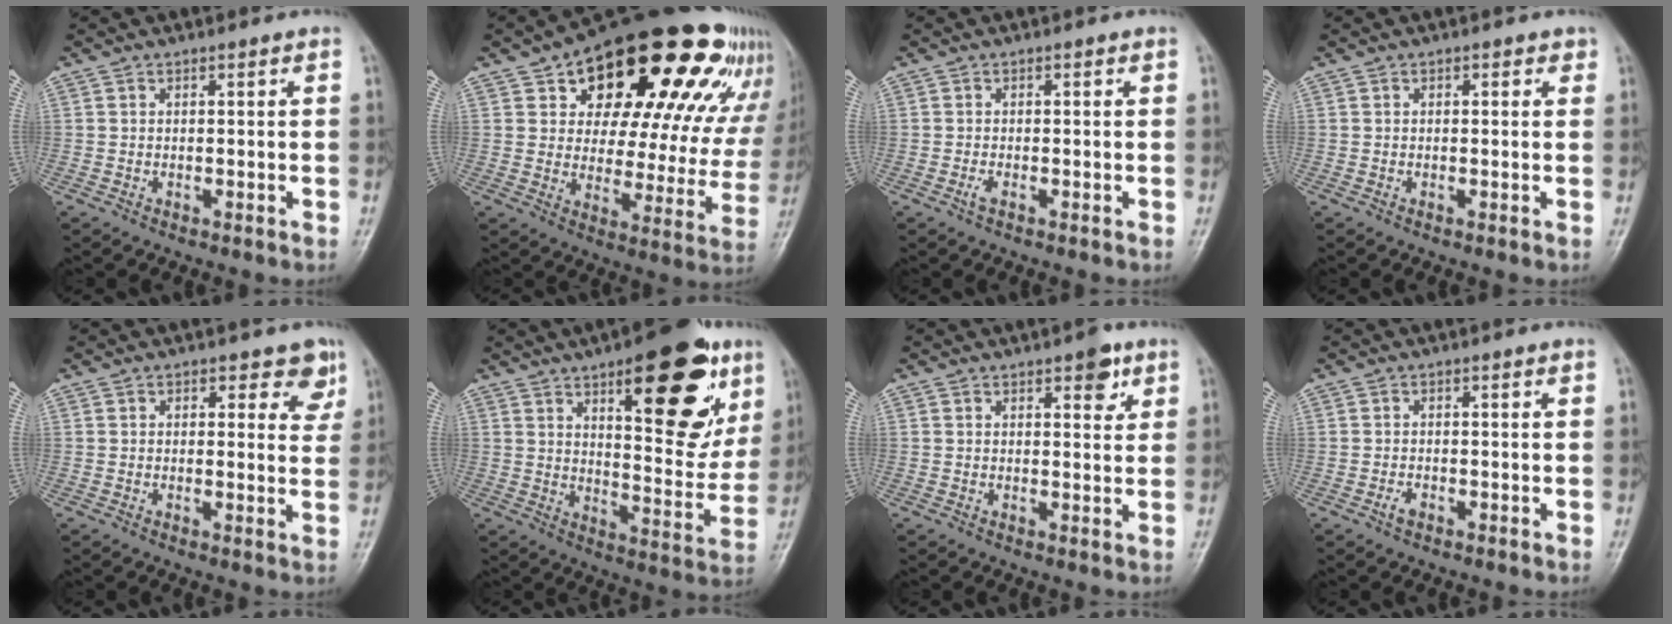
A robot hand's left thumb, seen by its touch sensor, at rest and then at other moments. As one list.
[{"total": 30.2, "force": [16.8, 14.1, 20.8], "torque": [-0.255, -0.014, 0.231]}, {"total": 1.2, "force": [-0.5, 0.4, 1.0], "torque": [-0.021, -0.001, -0.011]}, {"total": 1.5, "force": [0.6, 0.9, 1.0], "torque": [0.000, 0.000, 0.004]}, {"total": 5.1, "force": [2.8, 3.2, 2.8], "torque": [0.011, -0.010, 0.025]}, {"total": 22.7, "force": [10.8, 8.6, 18.0], "torque": [-0.201, -0.041, 0.153]}, {"total": 4.5, "force": [2.4, 2.1, 3.1], "torque": [-0.022, -0.008, 0.026]}, {"total": 1.6, "force": [-0.9, 0.9, 0.9], "torque": [-0.017, 0.004, -0.018]}]